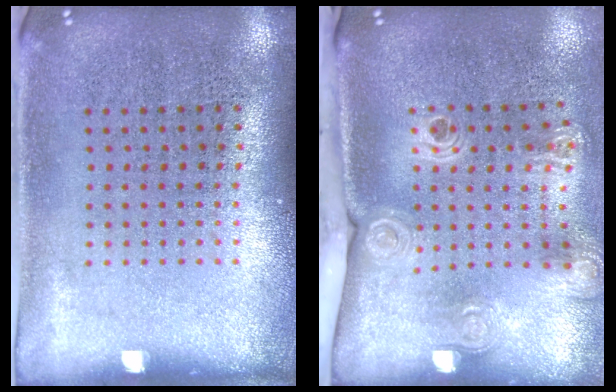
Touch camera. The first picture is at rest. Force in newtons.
{"total": 2.3, "press": 1.6, "slide": 1.5}